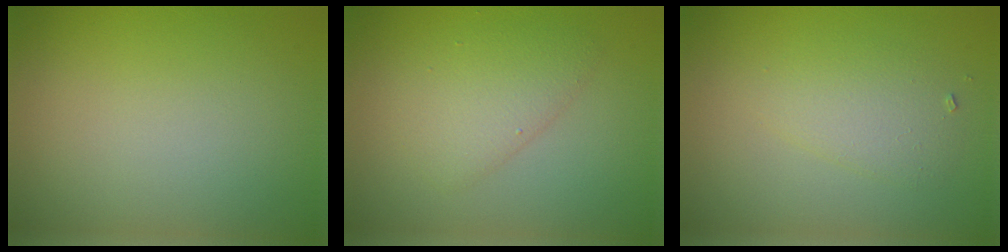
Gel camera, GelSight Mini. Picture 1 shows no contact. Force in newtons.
{"total": 3.0, "press": 3.0, "slide": 0.3}
{"total": 2.3, "press": 2.3, "slide": 0.2}